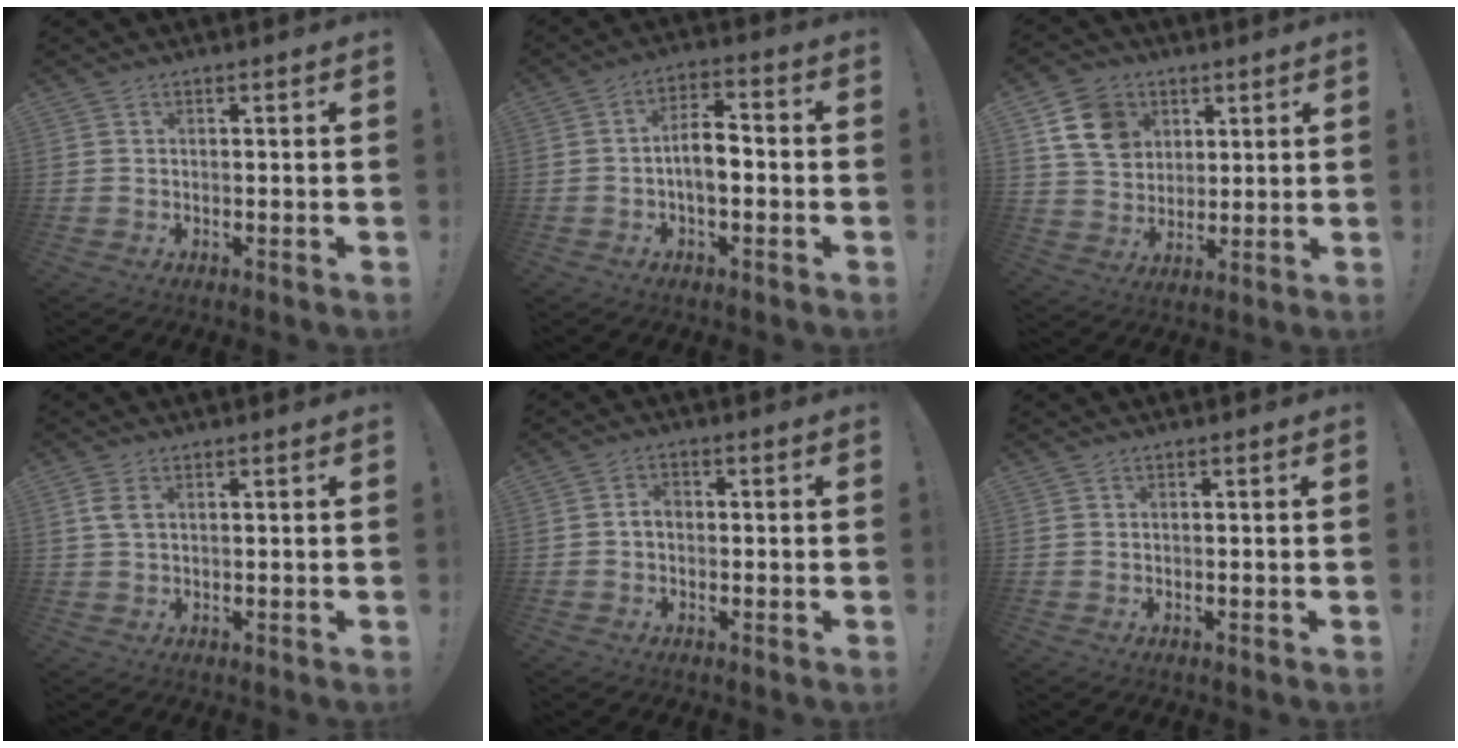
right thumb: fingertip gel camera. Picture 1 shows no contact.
{"total": 7.8, "force": [-1.8, 3.8, 6.5], "torque": [-0.121, 0.012, -0.035]}
{"total": 14.0, "force": [6.0, 11.0, 6.2], "torque": [-0.106, -0.013, 0.125]}
{"total": 4.1, "force": [0.8, 2.9, 2.9], "torque": [-0.063, 0.008, 0.014]}
{"total": 2.9, "force": [-0.5, 2.1, 1.9], "torque": [-0.029, 0.007, -0.012]}
{"total": 0.0}